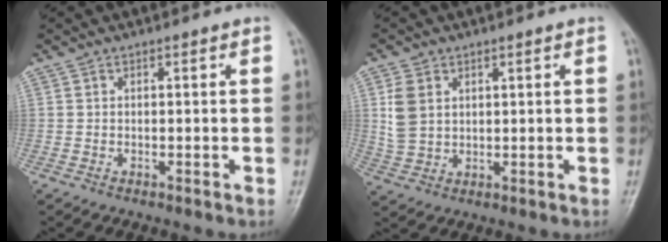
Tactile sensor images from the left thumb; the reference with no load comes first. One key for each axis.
{"total": 5.9, "fx": 1.8, "fy": 4.3, "fz": 3.7, "tx": -0.067, "ty": -0.003, "tz": 0.042}